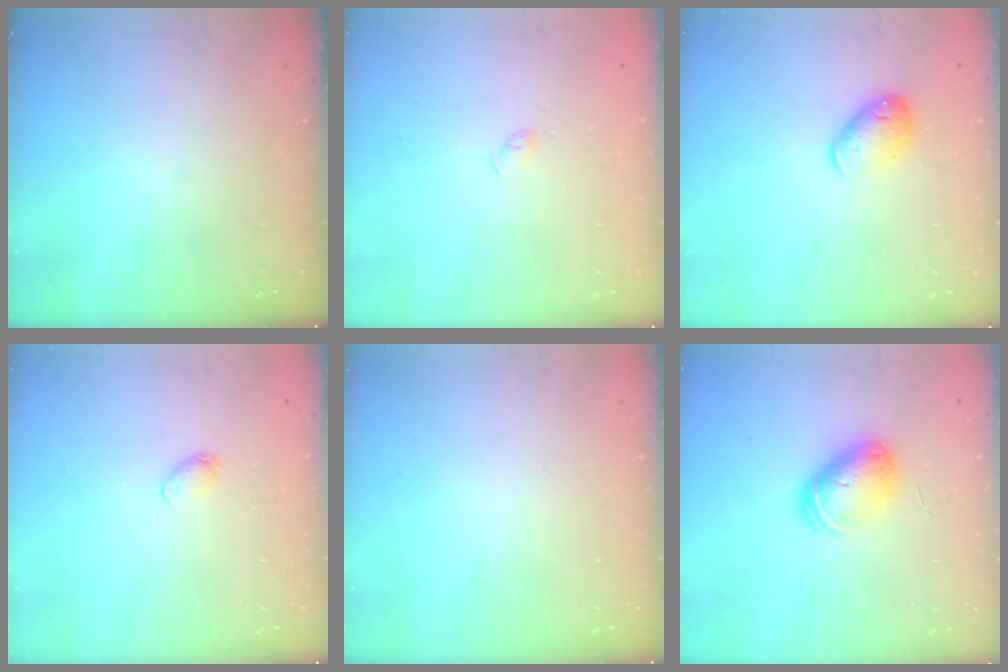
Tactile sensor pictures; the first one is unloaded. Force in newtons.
{"total": 2.6, "press": 2.5, "slide": 0.4}
{"total": 9.7, "press": 9.5, "slide": 1.6}
{"total": 2.7, "press": 2.7, "slide": 0.5}
{"total": 0.0}
{"total": 8.4, "press": 8.4, "slide": 0.6}